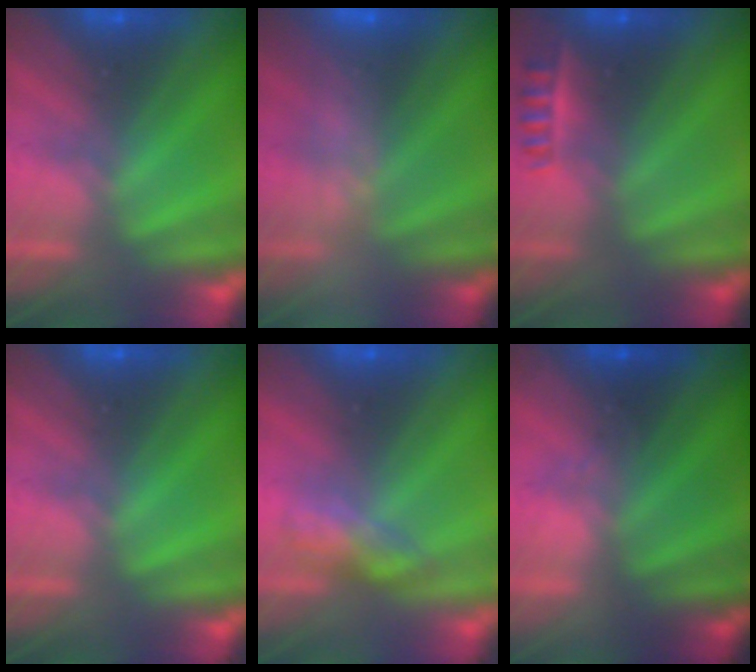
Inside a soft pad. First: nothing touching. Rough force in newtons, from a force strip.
{"total": 2.4}
{"total": 2.3}
{"total": 0.0}
{"total": 2.7}
{"total": 1.5}